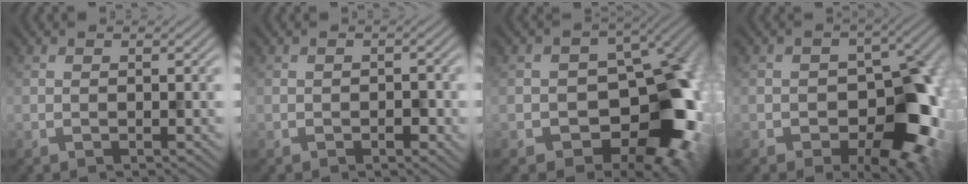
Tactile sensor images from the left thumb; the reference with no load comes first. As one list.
[{"total": 1.9, "force": [-0.6, 1.2, 1.3], "torque": [-0.020, -0.006, -0.008]}, {"total": 16.6, "force": [-5.3, 11.5, 10.7], "torque": [-0.118, -0.012, -0.075]}, {"total": 12.1, "force": [-3.6, 8.0, 8.2], "torque": [-0.082, -0.026, -0.053]}]